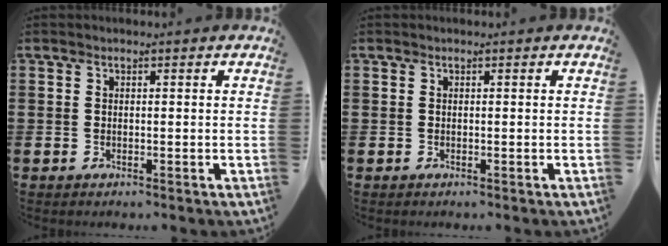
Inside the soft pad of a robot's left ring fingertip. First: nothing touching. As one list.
[{"total": 0.0}]